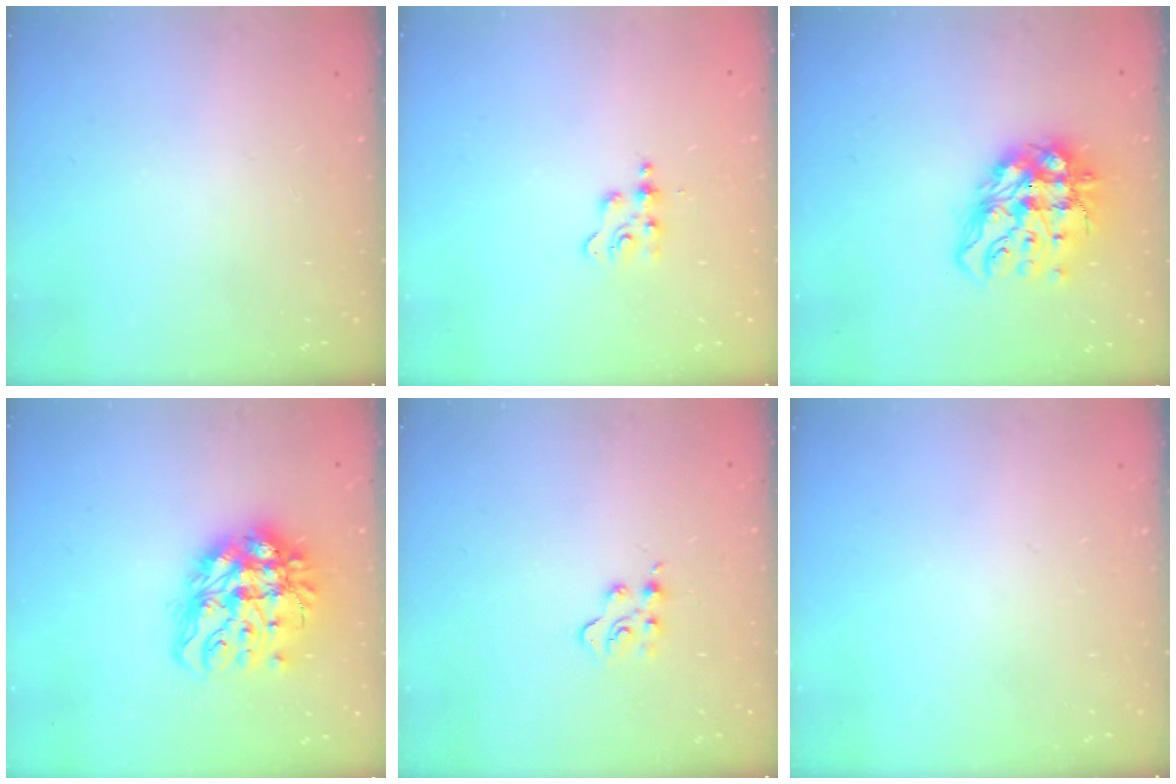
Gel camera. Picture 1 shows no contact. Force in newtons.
{"total": 3.2, "press": 3.2, "slide": 0.5}
{"total": 15.5, "press": 15.4, "slide": 1.7}
{"total": 16.7, "press": 16.7, "slide": 1.4}
{"total": 3.0, "press": 2.9, "slide": 0.3}
{"total": 0.0}